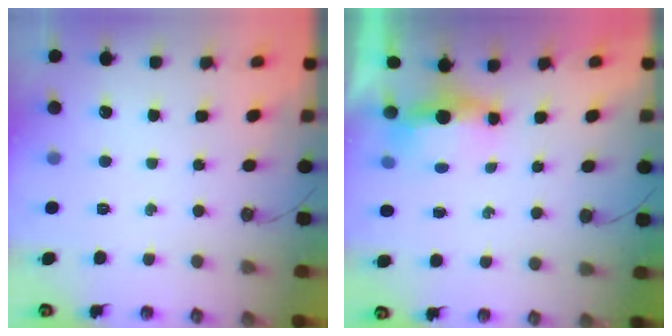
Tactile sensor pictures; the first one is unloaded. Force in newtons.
{"total": 8.2, "press": 5.7, "slide": 5.8}